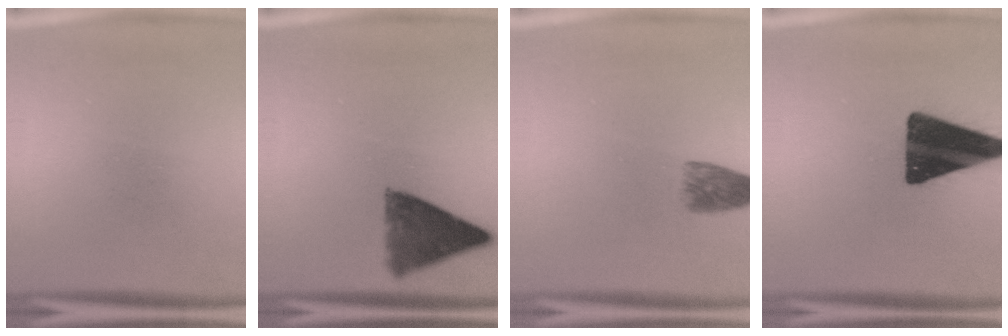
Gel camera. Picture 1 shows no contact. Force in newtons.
{"total": 9.5}
{"total": 3.8}
{"total": 18.4}